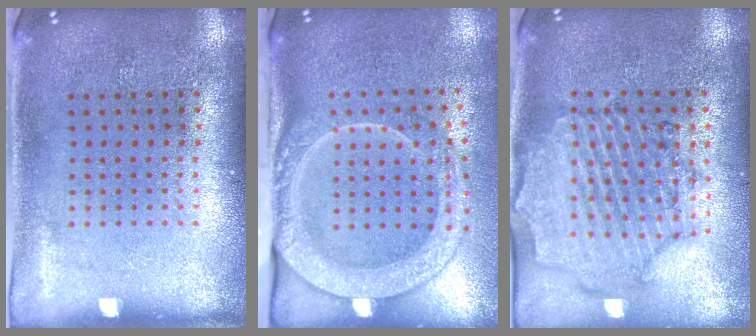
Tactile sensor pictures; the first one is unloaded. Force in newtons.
{"total": 2.5, "press": 2.0, "slide": 1.6}
{"total": 1.6, "press": 1.6, "slide": 0.3}